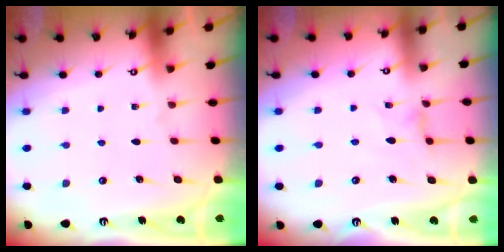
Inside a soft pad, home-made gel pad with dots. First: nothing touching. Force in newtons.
{"total": 1.4, "press": 1.4, "slide": 0.4}